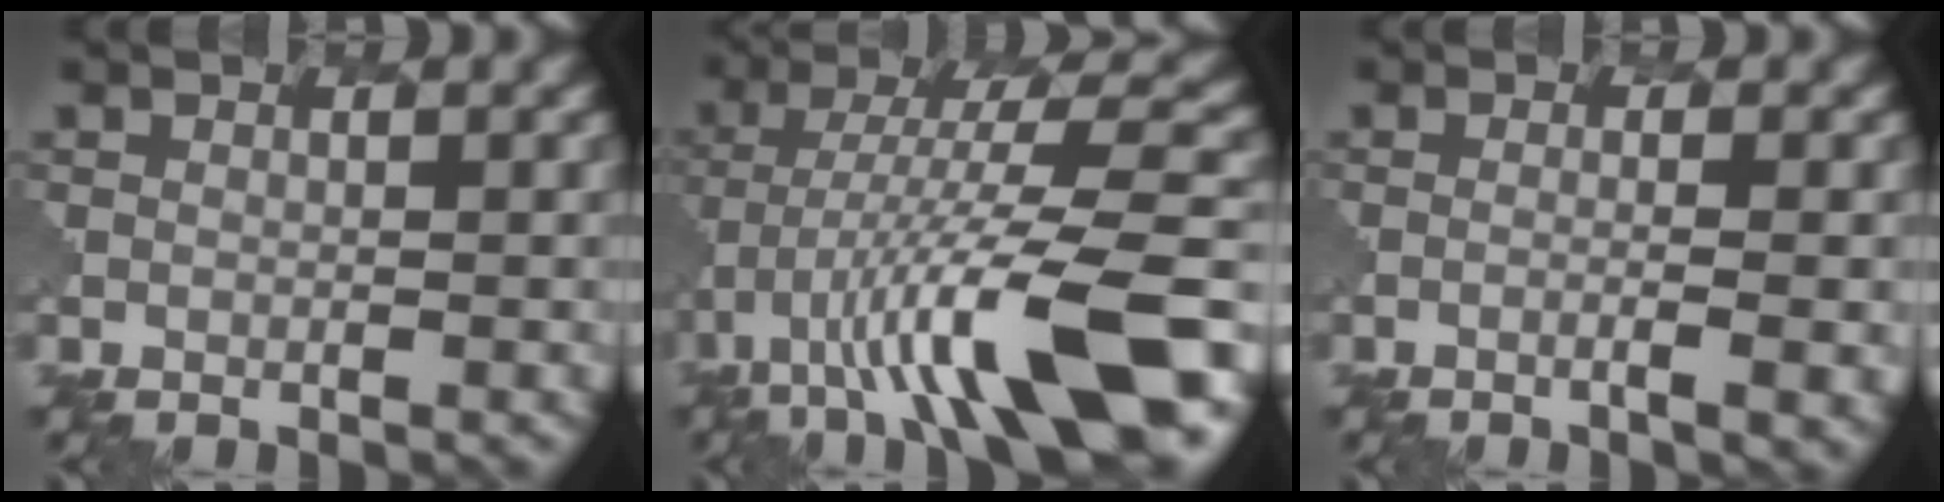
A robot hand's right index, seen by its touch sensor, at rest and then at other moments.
{"total": 13.5, "force": [-6.3, 2.7, 11.6], "torque": [-0.199, 0.021, -0.093]}
{"total": 2.8, "force": [-0.9, 0.6, 2.6], "torque": [-0.031, 0.004, -0.023]}